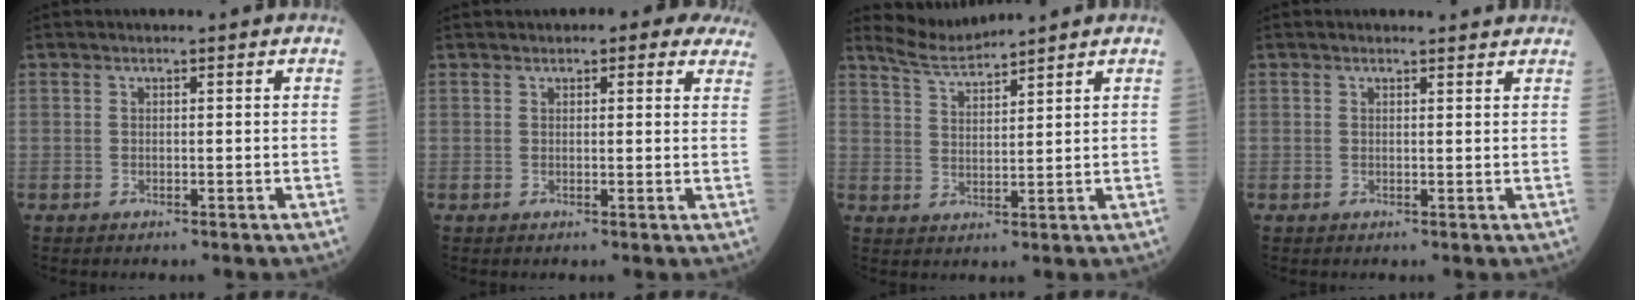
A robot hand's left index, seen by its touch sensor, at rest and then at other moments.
{"total": 6.7, "force": [5.6, 2.4, 2.7], "torque": [-0.012, 0.009, 0.051]}
{"total": 4.2, "force": [4.1, -0.8, -0.2], "torque": [-0.005, -0.006, 0.086]}
{"total": 4.5, "force": [4.3, 0.7, 1.0], "torque": [-0.009, 0.014, 0.042]}